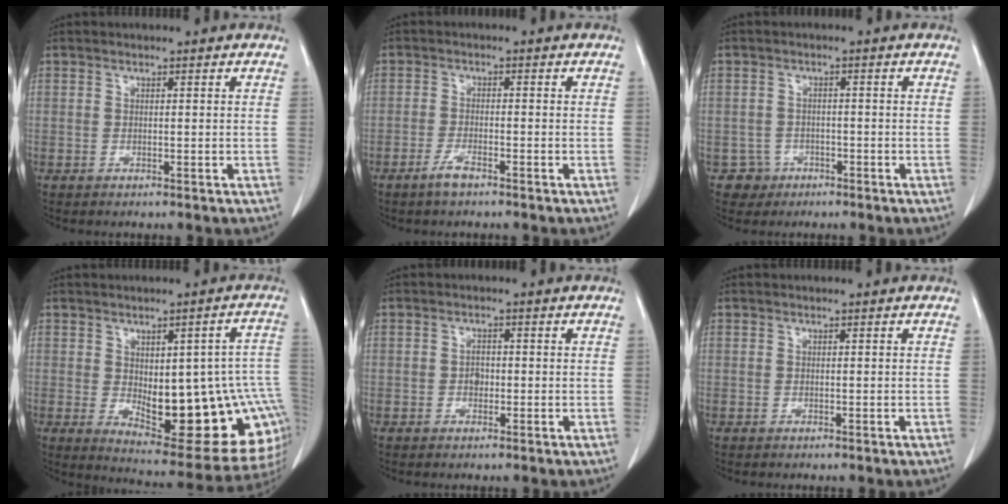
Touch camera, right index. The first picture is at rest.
{"total": 2.7, "force": [-2.0, 0.4, 1.7], "torque": [-0.041, -0.002, -0.039]}
{"total": 3.3, "force": [-1.5, 2.8, -0.6], "torque": [0.016, 0.015, -0.026]}
{"total": 21.3, "force": [-2.7, 7.6, 19.7], "torque": [-0.183, 0.014, -0.008]}
{"total": 1.5, "force": [-0.3, 1.1, 1.0], "torque": [-0.014, 0.004, -0.005]}
{"total": 0.0}